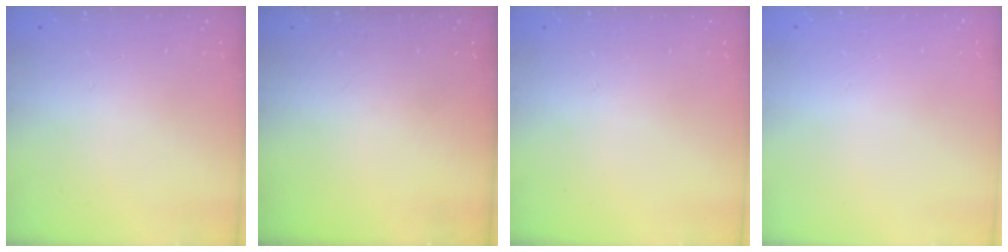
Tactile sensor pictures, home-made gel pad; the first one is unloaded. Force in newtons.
{"total": 0.0}
{"total": 0.0}
{"total": 0.0}